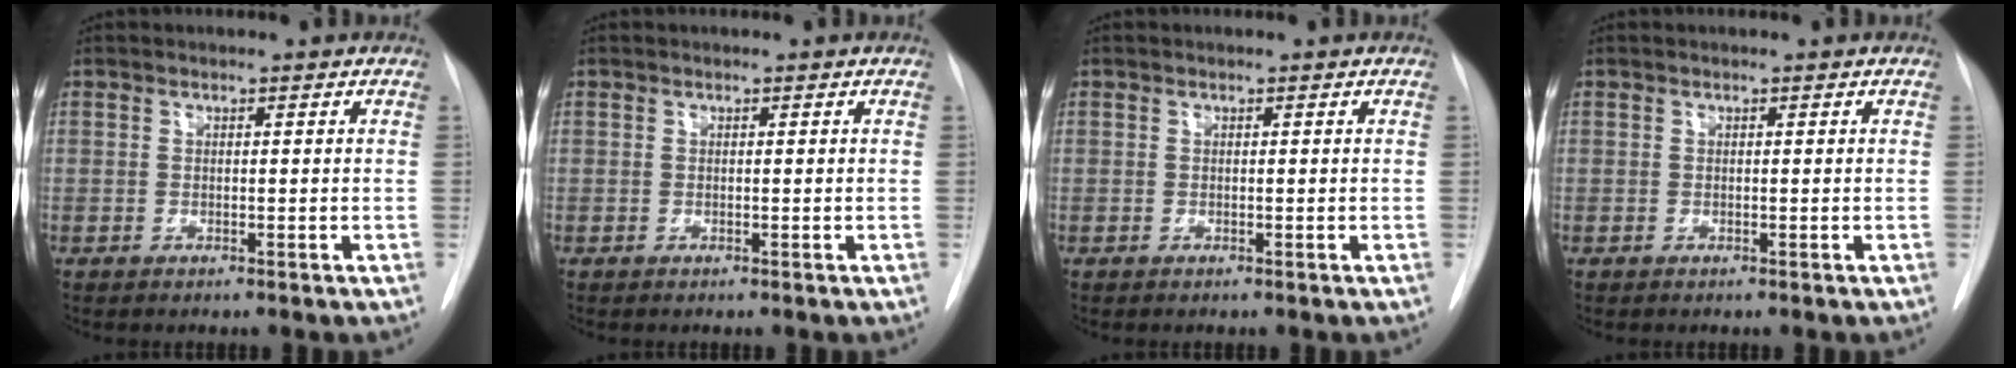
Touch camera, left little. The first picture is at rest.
{"total": 0.0}
{"total": 0.0}
{"total": 0.0}